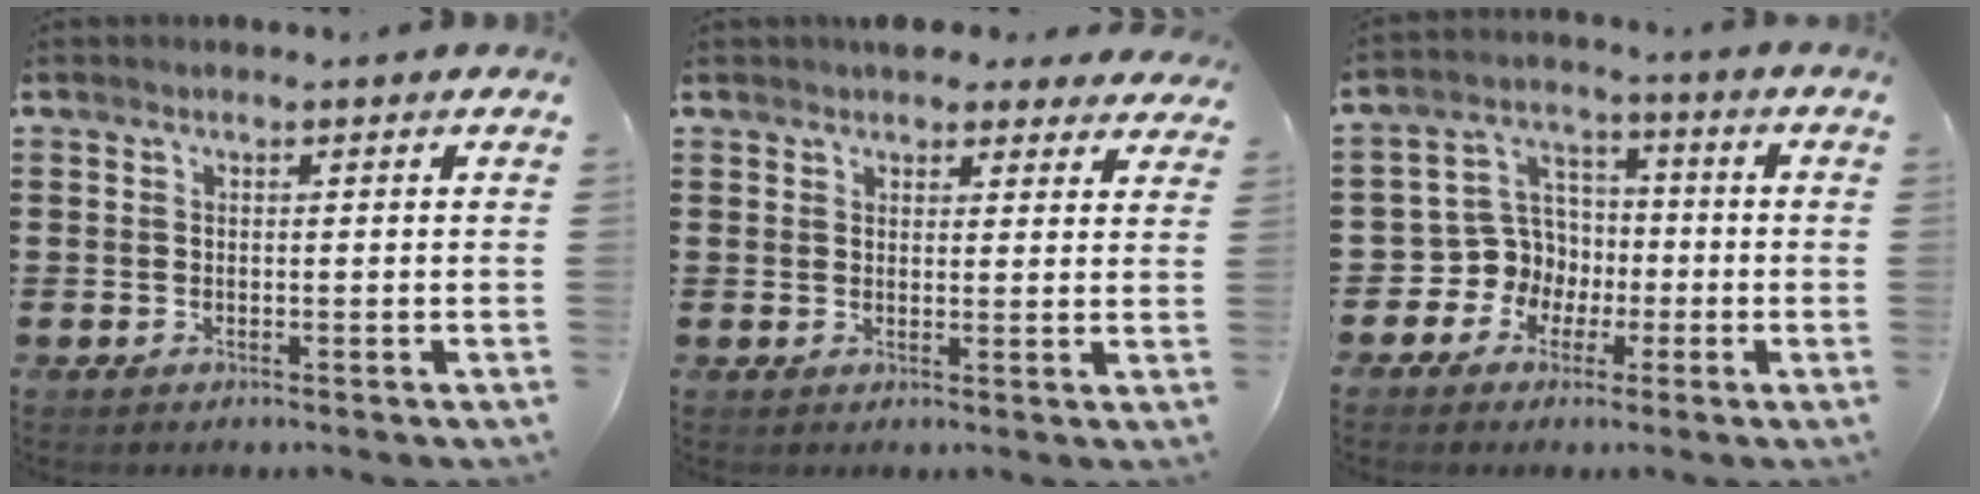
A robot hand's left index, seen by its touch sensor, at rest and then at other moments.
{"total": 3.6, "force": [3.2, 1.3, 0.8], "torque": [-0.009, -0.008, 0.057]}
{"total": 7.6, "force": [-1.2, 7.3, 1.7], "torque": [-0.081, -0.003, -0.023]}